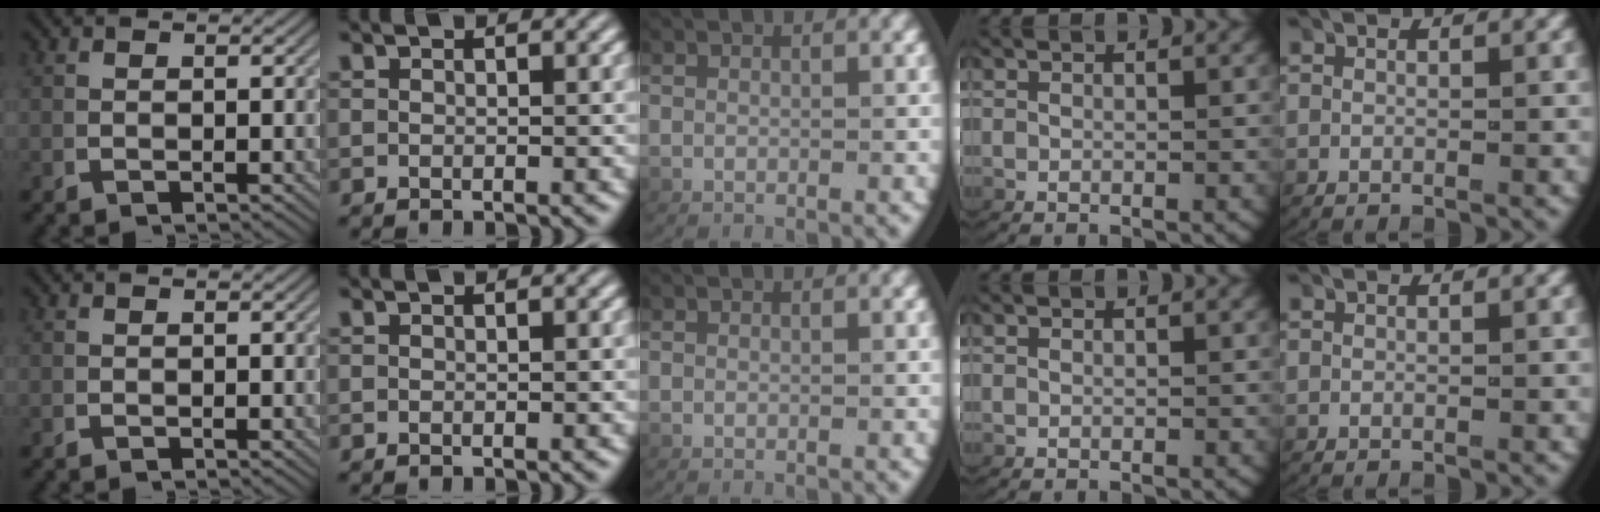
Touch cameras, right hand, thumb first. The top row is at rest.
{}